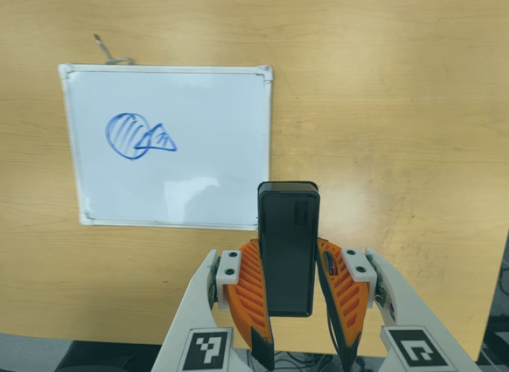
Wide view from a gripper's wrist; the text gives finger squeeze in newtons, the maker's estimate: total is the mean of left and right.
{"total": 5.3, "left": 3.7, "right": 6.9}